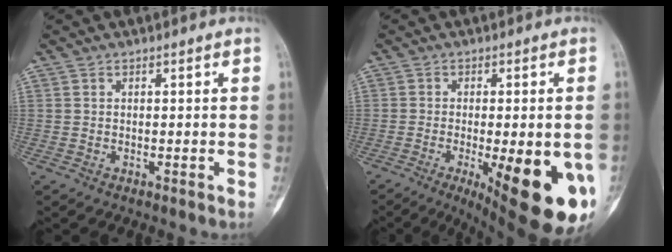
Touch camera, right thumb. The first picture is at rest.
{"total": 20.5, "force": [-6.9, 6.7, 18.1], "torque": [-0.180, -0.018, -0.076]}